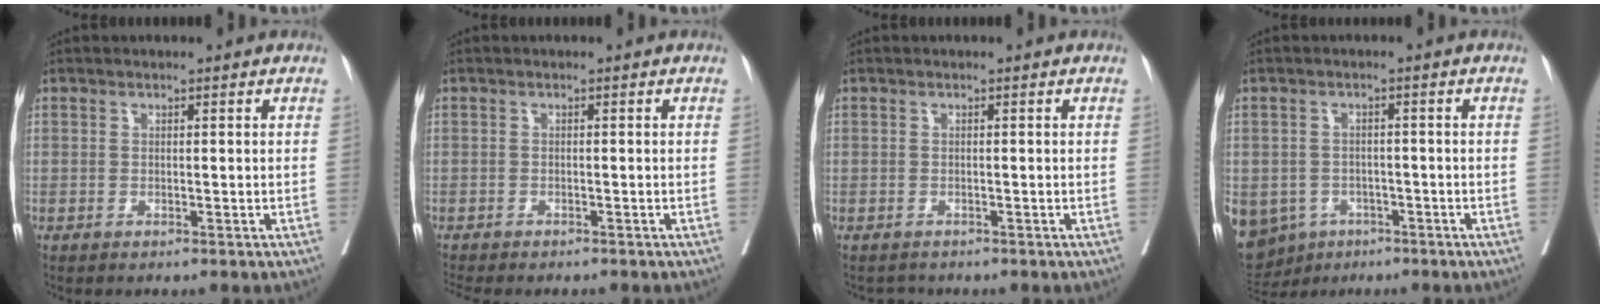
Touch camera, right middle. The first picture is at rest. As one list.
[{"total": 4.9, "force": [-4.3, 1.0, 1.9], "torque": [-0.022, -0.005, -0.064]}, {"total": 1.1, "force": [-1.0, 0.4, -0.2], "torque": [0.001, -0.003, -0.017]}, {"total": 13.6, "force": [-6.6, 11.0, 4.4], "torque": [-0.136, -0.001, -0.085]}]